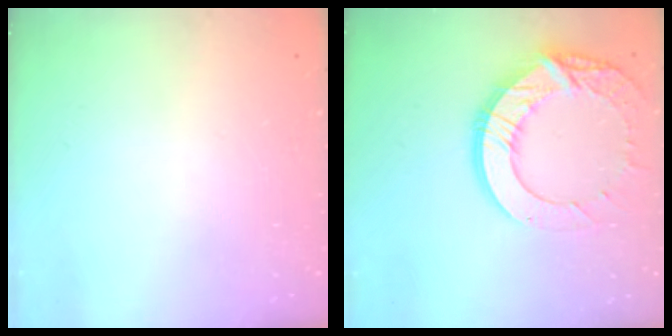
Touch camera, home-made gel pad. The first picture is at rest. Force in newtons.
{"total": 15.4, "press": 15.4, "slide": 0.9}